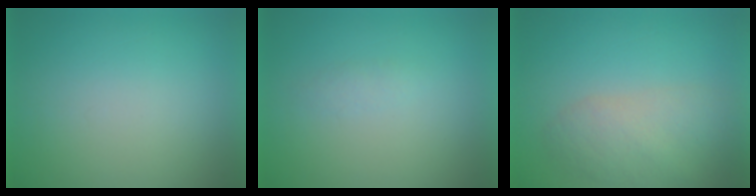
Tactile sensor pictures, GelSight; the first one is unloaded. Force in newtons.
{"total": 1.2}
{"total": 5.4}